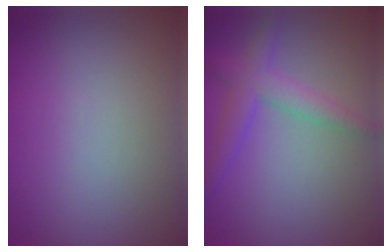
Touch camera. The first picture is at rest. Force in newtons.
{"total": 3.2, "press": 3.2, "slide": 0.1}